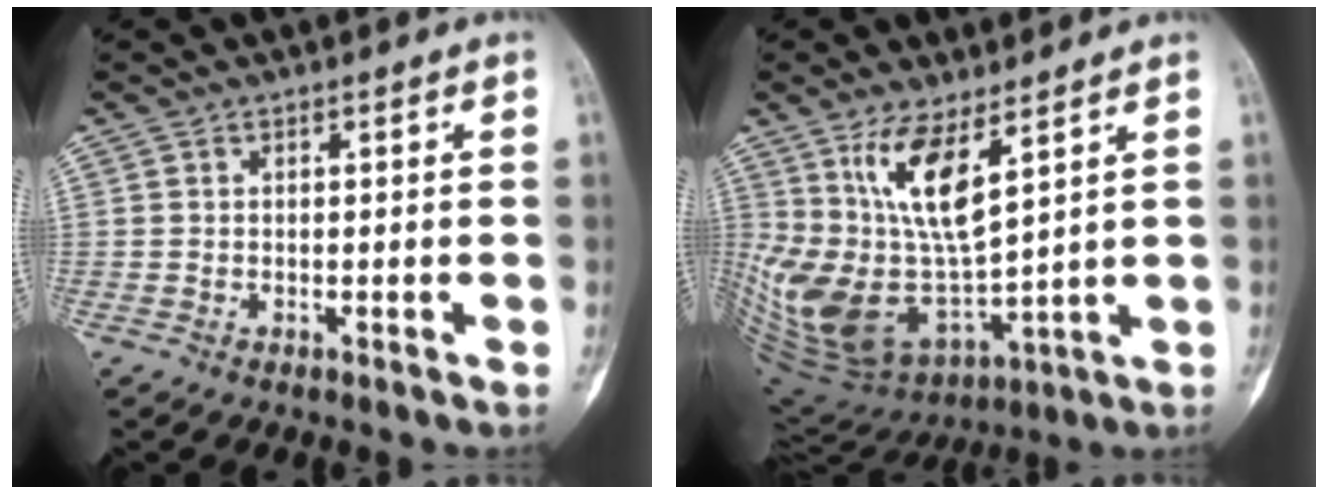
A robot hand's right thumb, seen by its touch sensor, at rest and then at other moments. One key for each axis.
{"total": 19.7, "fx": 7.0, "fy": 7.9, "fz": 16.6, "tx": -0.330, "ty": -0.048, "tz": 0.157}